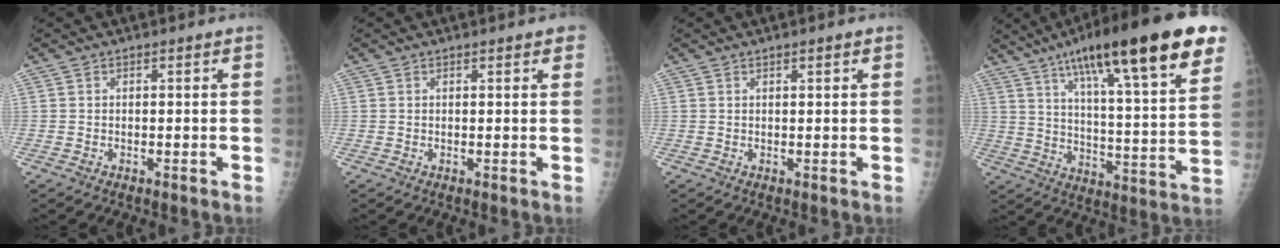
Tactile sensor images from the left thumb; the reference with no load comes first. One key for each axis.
{"total": 2.2, "fx": 1.4, "fy": 0.6, "fz": 1.6, "tx": -0.014, "ty": 0.000, "tz": 0.015}
{"total": 1.3, "fx": 0.8, "fy": 0.1, "fz": 1.1, "tx": -0.017, "ty": 0.000, "tz": 0.012}
{"total": 29.1, "fx": 17.0, "fy": 5.6, "fz": 22.9, "tx": -0.334, "ty": -0.031, "tz": 0.259}